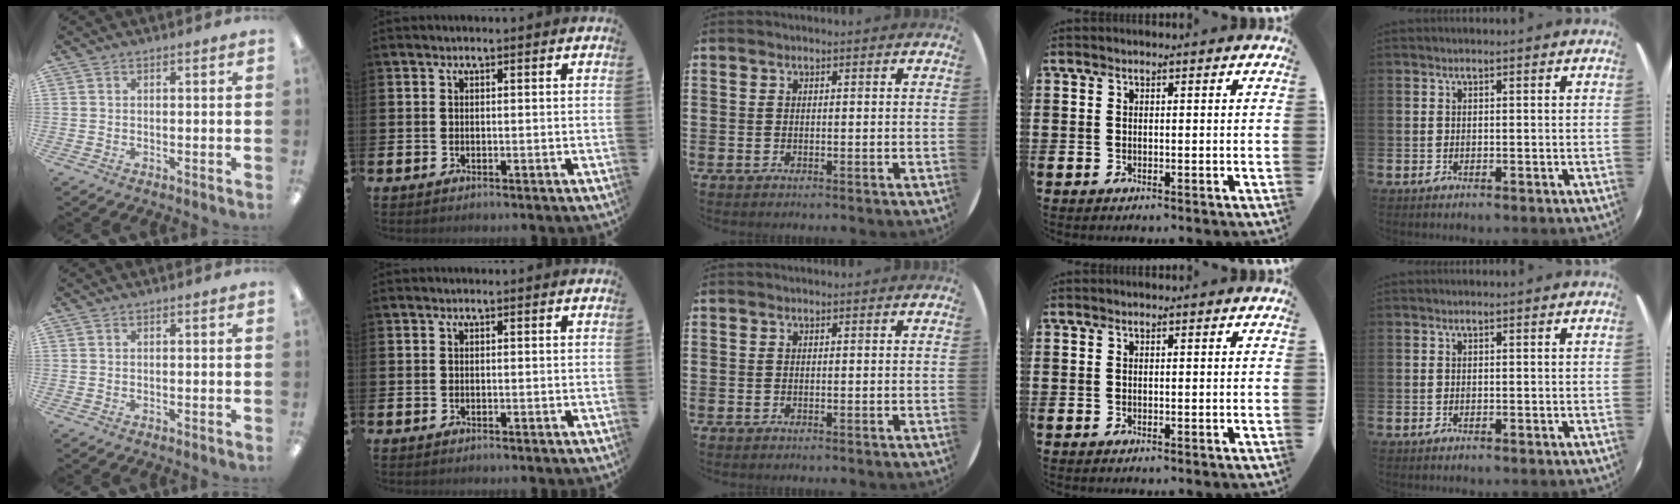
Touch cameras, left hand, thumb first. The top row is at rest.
{}